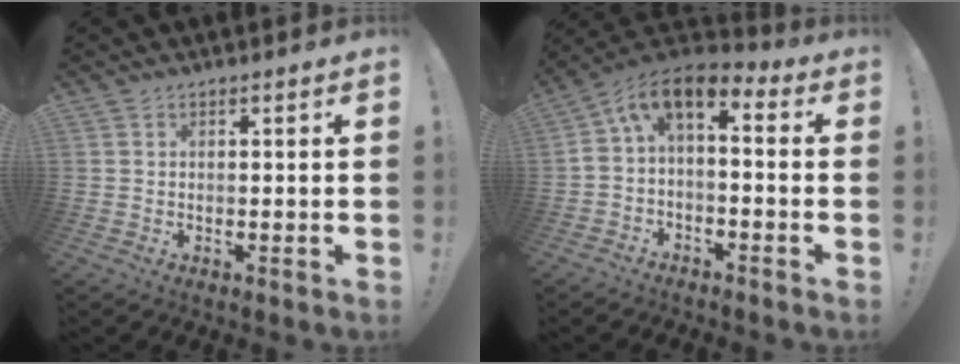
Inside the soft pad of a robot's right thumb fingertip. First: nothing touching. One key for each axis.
{"total": 6.1, "fx": 0.8, "fy": 3.0, "fz": 5.3, "tx": -0.096, "ty": -0.004, "tz": 0.017}